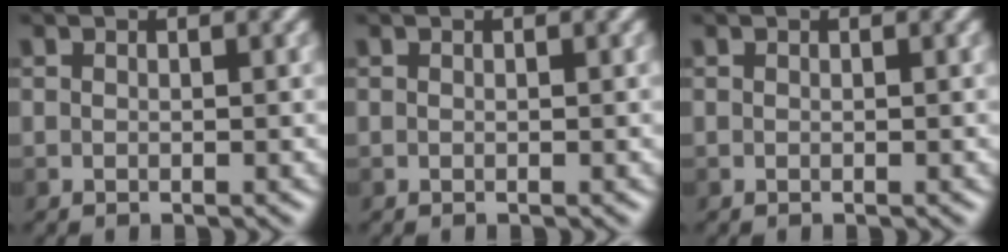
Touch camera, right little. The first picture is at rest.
{"total": 0.0}
{"total": 0.0}